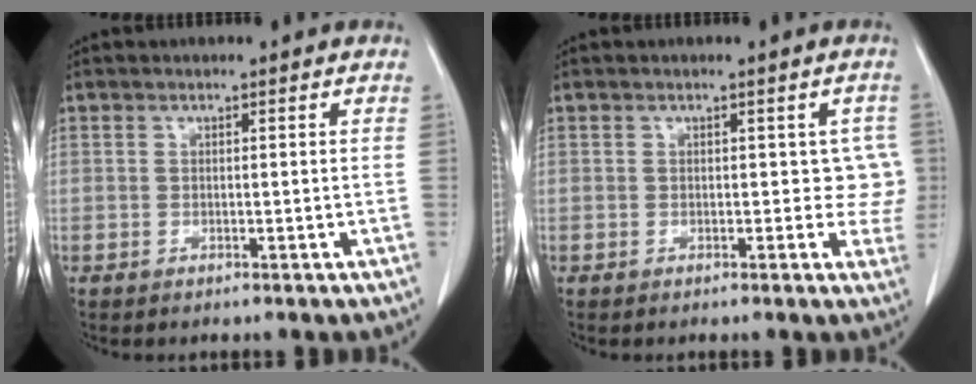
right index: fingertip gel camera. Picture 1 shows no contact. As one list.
[{"total": 3.4, "force": [0.3, 2.4, 2.4], "torque": [-0.001, 0.012, -0.001]}]